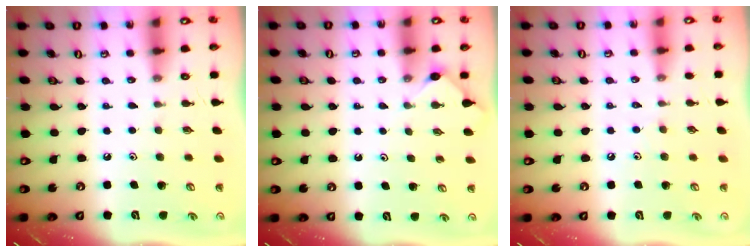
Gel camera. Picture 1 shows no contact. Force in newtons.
{"total": 2.4, "press": 2.4, "slide": 0.3}
{"total": 3.0, "press": 3.0, "slide": 0.6}